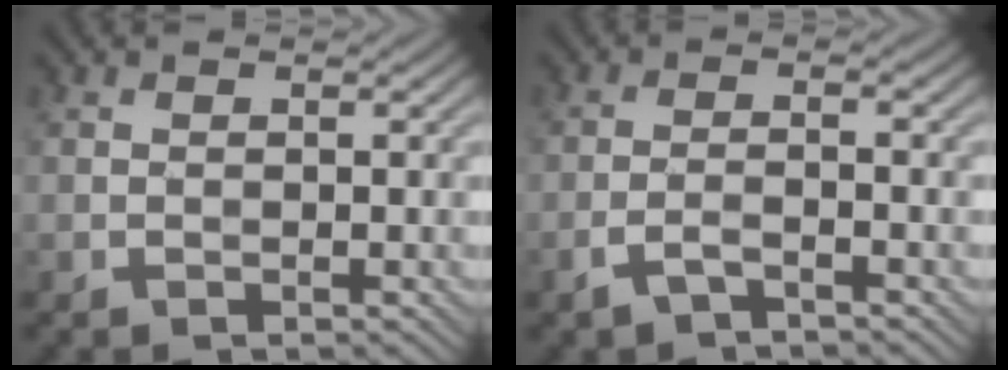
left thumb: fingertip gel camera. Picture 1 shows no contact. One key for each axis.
{"total": 2.7, "fx": -1.9, "fy": 0.5, "fz": 1.8, "tx": -0.039, "ty": 0.003, "tz": -0.045}